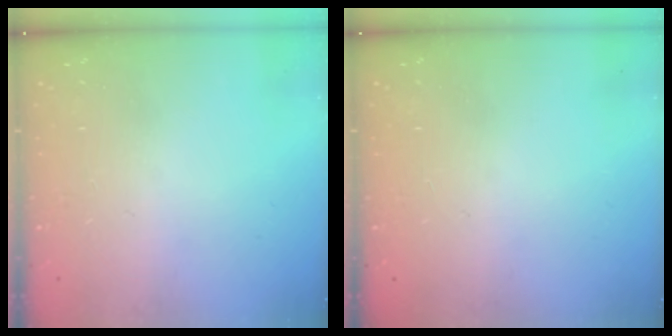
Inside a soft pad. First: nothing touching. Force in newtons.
{"total": 0.0}